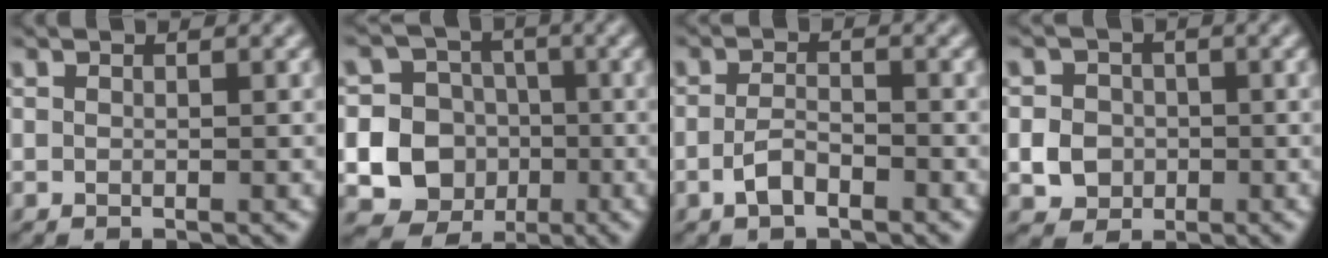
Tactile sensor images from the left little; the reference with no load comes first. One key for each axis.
{"total": 15.7, "fx": -3.7, "fy": 14.9, "fz": 3.4, "tx": -0.103, "ty": -0.016, "tz": -0.077}
{"total": 2.4, "fx": -1.3, "fy": 0.9, "fz": 1.7, "tx": -0.038, "ty": 0.005, "tz": -0.029}
{"total": 3.0, "fx": -0.8, "fy": 2.7, "fz": 1.1, "tx": -0.016, "ty": 0.002, "tz": -0.019}